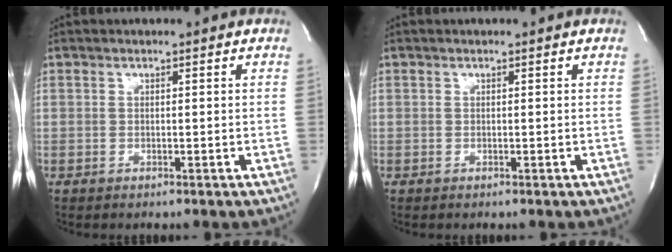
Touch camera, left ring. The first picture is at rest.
{"total": 0.0}